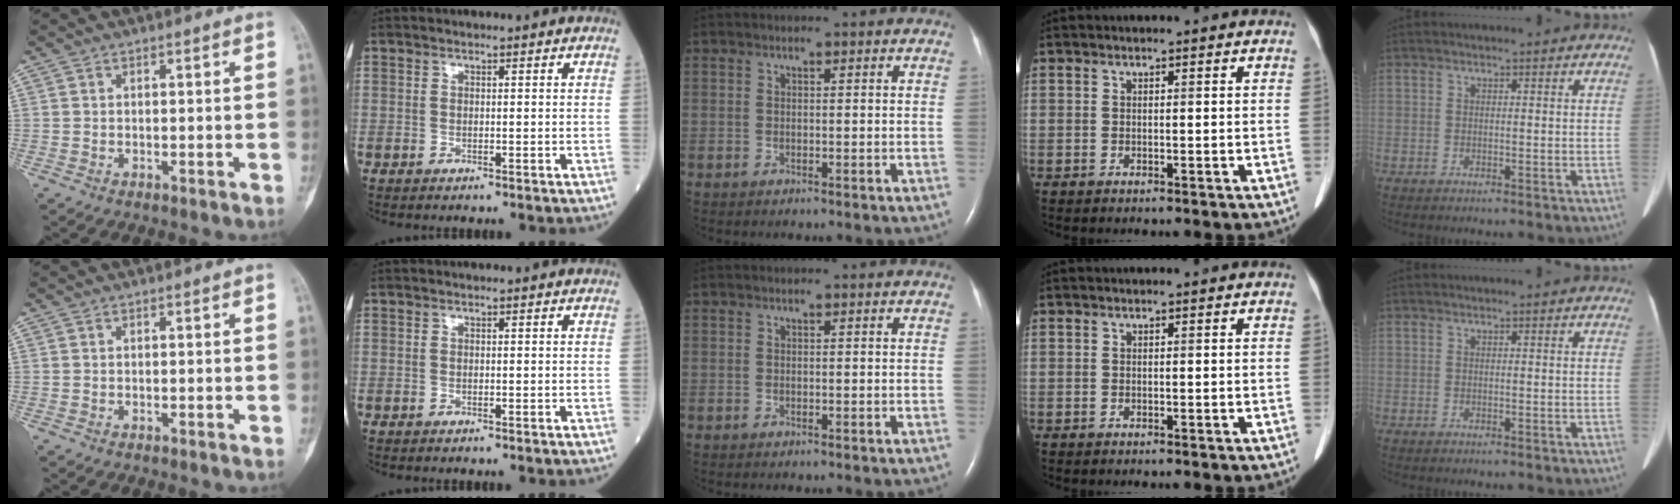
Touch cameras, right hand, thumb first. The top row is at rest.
{}